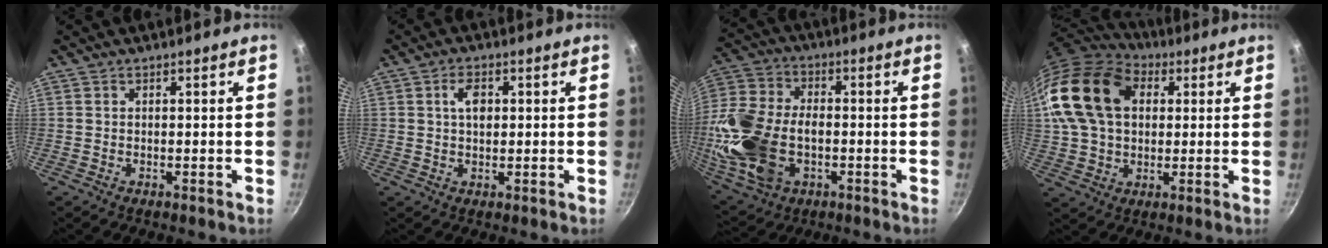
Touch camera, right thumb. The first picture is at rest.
{"total": 4.1, "force": [0.9, 2.5, 3.1], "torque": [-0.040, 0.003, 0.011]}
{"total": 20.0, "force": [-3.4, 13.0, 14.8], "torque": [-0.308, 0.020, -0.059]}
{"total": 19.9, "force": [4.9, 13.9, 13.3], "torque": [-0.237, 0.016, 0.082]}